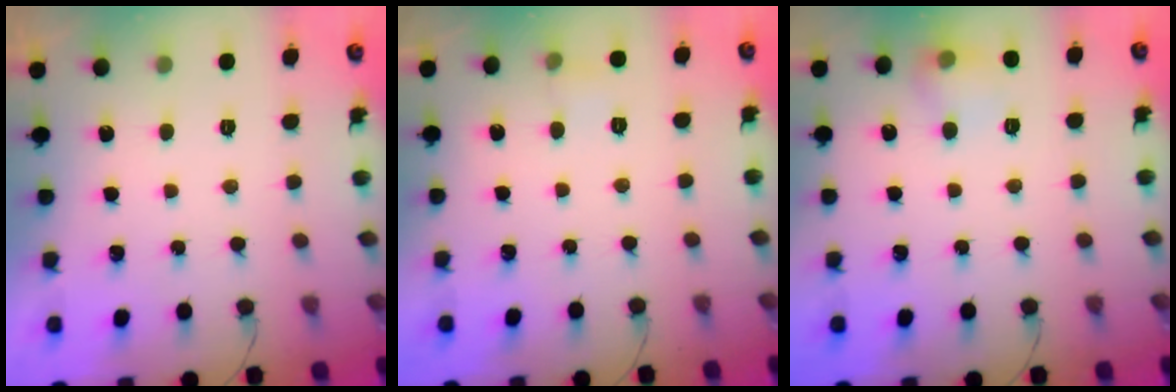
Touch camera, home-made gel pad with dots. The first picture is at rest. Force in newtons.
{"total": 3.3, "press": 3.0, "slide": 1.3}
{"total": 7.6, "press": 7.5, "slide": 1.4}